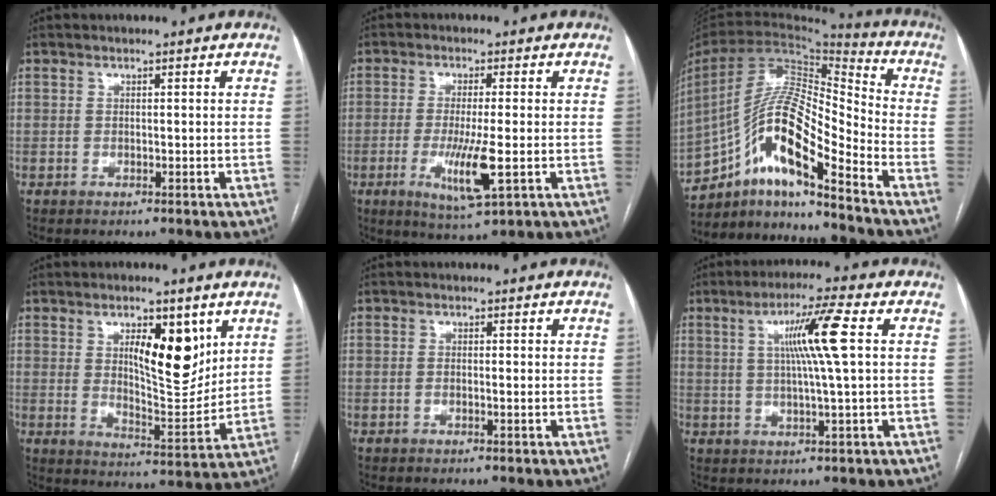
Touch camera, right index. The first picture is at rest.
{"total": 7.8, "force": [-2.0, 0.6, 7.5], "torque": [-0.145, -0.021, -0.032]}
{"total": 16.7, "force": [-10.1, 2.7, 13.1], "torque": [-0.250, 0.017, -0.177]}
{"total": 11.0, "force": [4.5, 3.6, 9.4], "torque": [-0.145, -0.007, 0.079]}
{"total": 0.7, "force": [0.0, 0.1, 0.7], "torque": [-0.012, 0.002, 0.001]}
{"total": 8.7, "force": [2.0, -0.9, 8.4], "torque": [-0.148, 0.006, 0.036]}